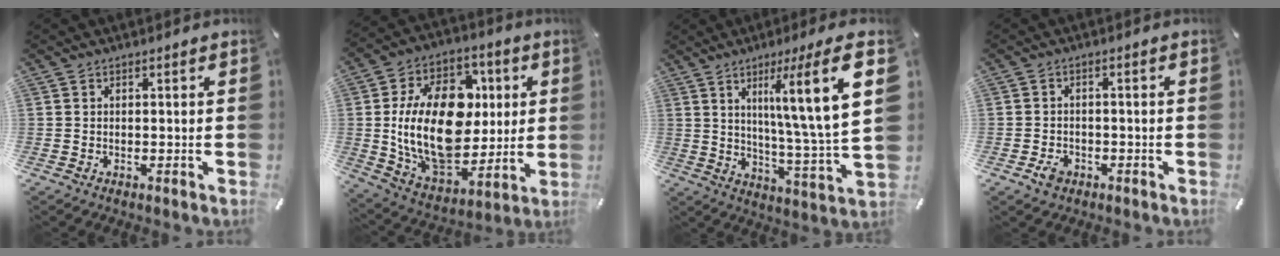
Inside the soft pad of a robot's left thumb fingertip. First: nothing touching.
{"total": 25.9, "force": [2.1, 17.8, 18.7], "torque": [-0.355, -0.011, 0.047]}
{"total": 18.4, "force": [7.5, 1.0, 16.7], "torque": [-0.267, -0.040, 0.093]}
{"total": 3.2, "force": [-1.7, 2.4, 1.5], "torque": [-0.024, 0.009, -0.030]}